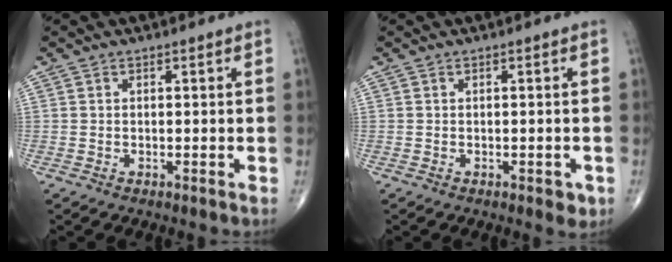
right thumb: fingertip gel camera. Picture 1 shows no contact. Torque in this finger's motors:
{"motor_torque": [0.79, 0.35, 0.02, 0.09, 0.00]}